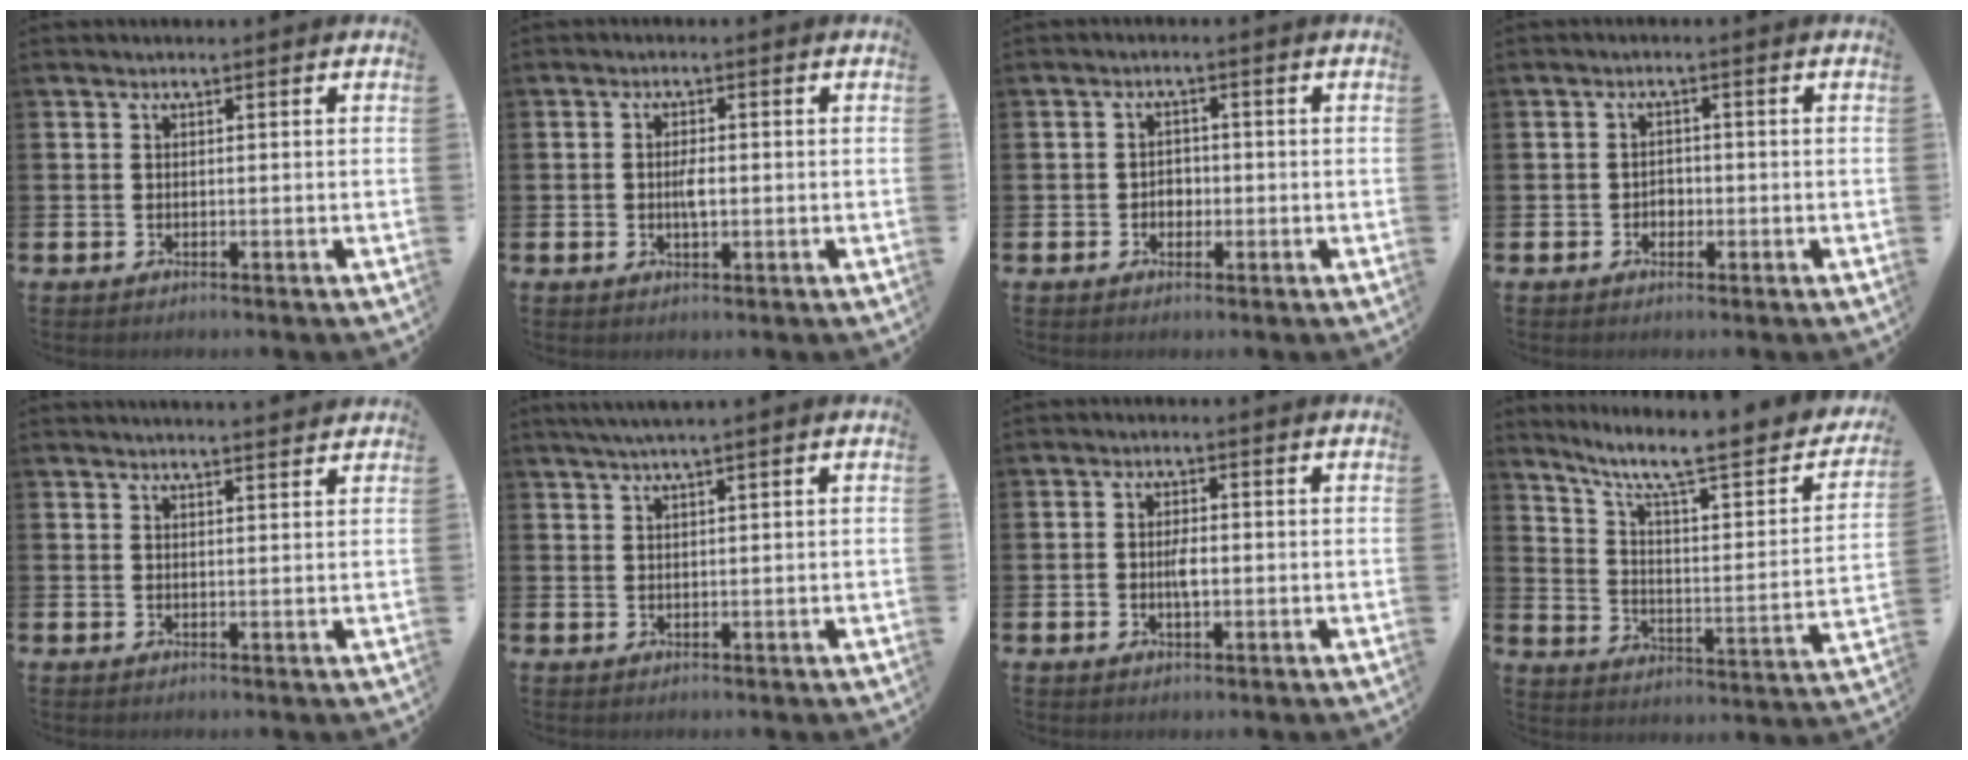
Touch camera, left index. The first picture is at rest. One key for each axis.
{"total": 2.3, "fx": -0.1, "fy": 1.0, "fz": 2.0, "tx": -0.024, "ty": -0.003, "tz": -0.006}
{"total": 2.0, "fx": -0.6, "fy": 1.7, "fz": 0.9, "tx": -0.004, "ty": -0.001, "tz": -0.019}
{"total": 1.7, "fx": -0.5, "fy": 1.5, "fz": 0.6, "tx": 0.002, "ty": -0.001, "tz": -0.017}
{"total": 2.2, "fx": 2.1, "fy": -0.1, "fz": 0.0, "tx": 0.006, "ty": -0.015, "tz": 0.037}
{"total": 2.1, "fx": 1.7, "fy": -0.3, "fz": 1.2, "tx": -0.030, "ty": 0.004, "tz": 0.031}
{"total": 2.6, "fx": -0.3, "fy": 1.3, "fz": 2.2, "tx": -0.027, "ty": -0.003, "tz": -0.009}
{"total": 8.3, "fx": 6.1, "fy": 2.0, "fz": 5.3, "tx": -0.112, "ty": -0.048, "tz": 0.090}